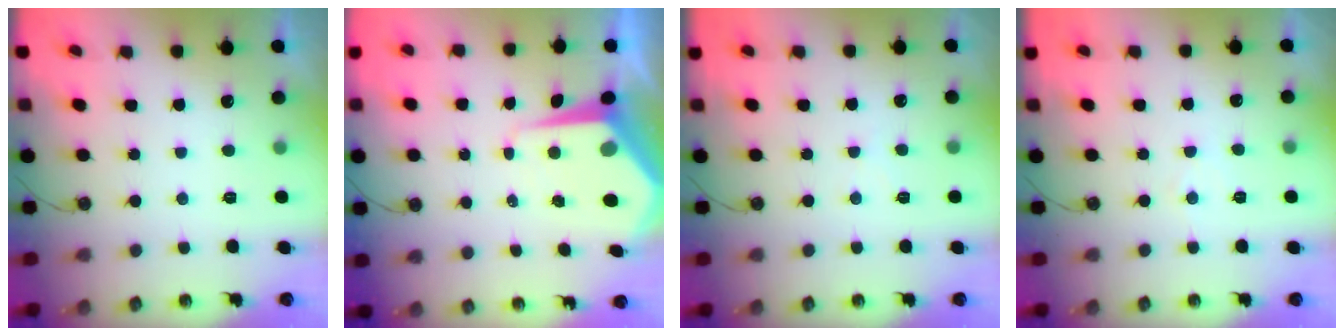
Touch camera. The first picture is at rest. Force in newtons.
{"total": 8.6, "press": 8.6, "slide": 0.8}
{"total": 3.9, "press": 3.9, "slide": 0.7}
{"total": 3.7, "press": 3.7, "slide": 0.5}